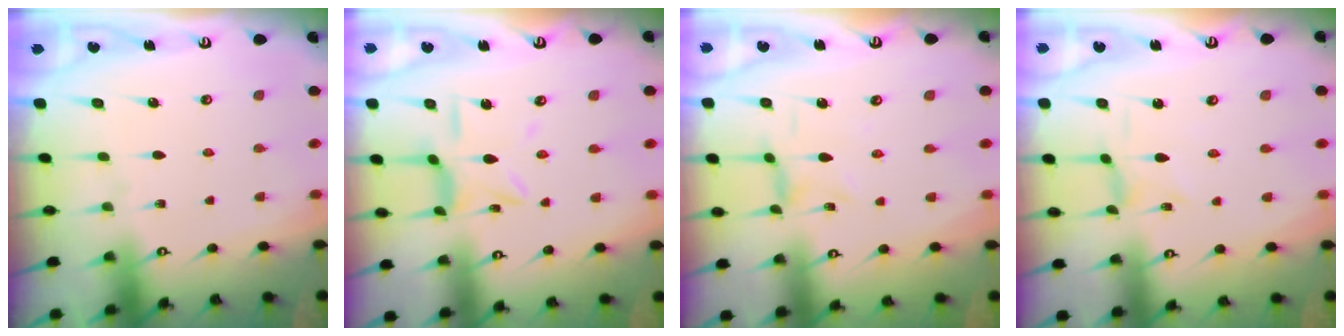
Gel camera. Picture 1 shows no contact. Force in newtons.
{"total": 6.3, "press": 6.3, "slide": 0.3}
{"total": 0.6, "press": 0.5, "slide": 0.2}
{"total": 0.0}